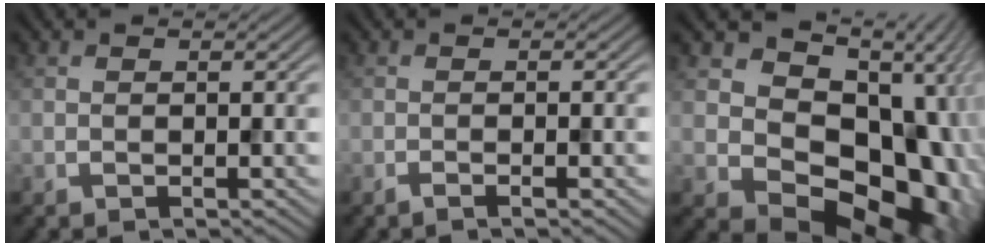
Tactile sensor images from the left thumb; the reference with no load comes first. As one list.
[{"total": 1.7, "force": [-0.8, 0.2, 1.5], "torque": [-0.023, 0.005, -0.019]}, {"total": 17.7, "force": [0.3, 12.9, 12.1], "torque": [-0.132, -0.033, 0.038]}]